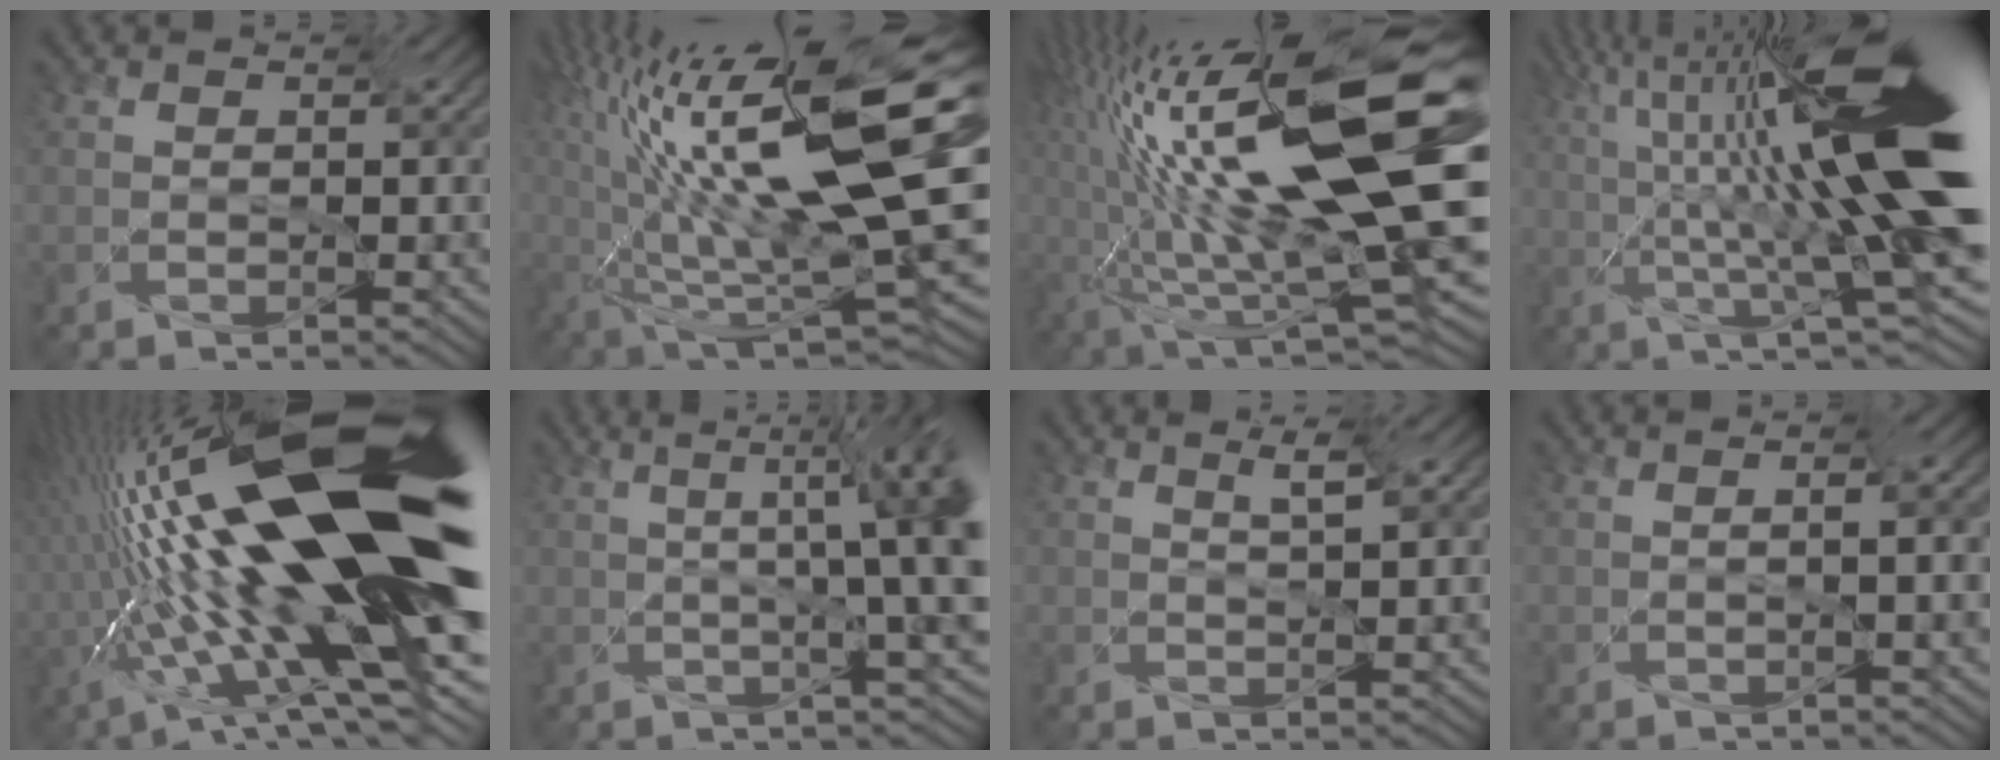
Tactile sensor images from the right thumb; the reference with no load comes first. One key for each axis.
{"total": 18.3, "fx": 1.2, "fy": 7.3, "fz": 16.8, "tx": -0.319, "ty": -0.013, "tz": 0.020}
{"total": 19.2, "fx": -0.2, "fy": 6.3, "fz": 18.1, "tx": -0.335, "ty": -0.018, "tz": -0.004}
{"total": 16.8, "fx": 2.8, "fy": 2.6, "fz": 16.3, "tx": -0.264, "ty": 0.033, "tz": 0.068}
{"total": 21.1, "fx": -1.4, "fy": 6.6, "fz": 20.0, "tx": -0.366, "ty": 0.010, "tz": -0.040}
{"total": 11.4, "fx": 2.0, "fy": 2.7, "fz": 10.9, "tx": -0.148, "ty": 0.022, "tz": 0.034}
{"total": 2.2, "fx": 1.6, "fy": 0.0, "fz": 1.5, "tx": -0.016, "ty": 0.004, "tz": 0.029}
{"total": 1.6, "fx": -0.2, "fy": -0.1, "fz": 1.6, "tx": -0.018, "ty": 0.009, "tz": -0.007}